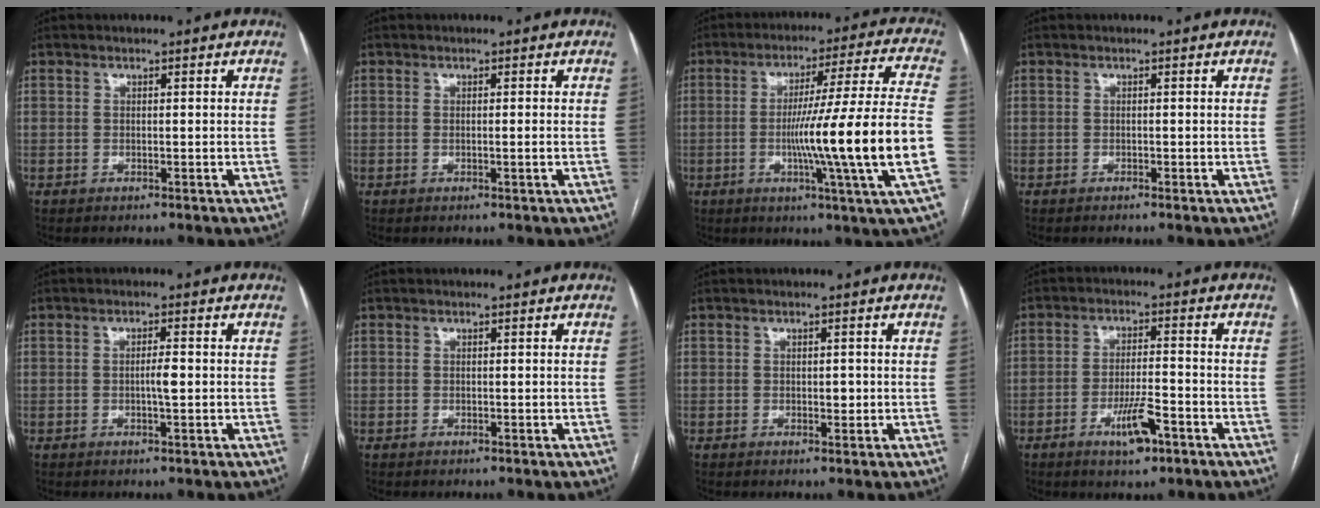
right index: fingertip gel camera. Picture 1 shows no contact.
{"total": 0.9, "force": [-0.1, -0.2, 0.8], "torque": [-0.014, -0.002, -0.002]}
{"total": 19.5, "force": [-4.2, -2.6, 18.8], "torque": [-0.264, -0.004, -0.073]}
{"total": 0.0}
{"total": 2.3, "force": [-0.2, 0.2, 2.3], "torque": [-0.042, 0.001, -0.004]}
{"total": 0.0}
{"total": 1.2, "force": [-0.1, 0.7, 1.0], "torque": [-0.013, 0.000, 0.000]}
{"total": 6.4, "force": [-3.3, 1.4, 5.3], "torque": [-0.097, -0.003, -0.053]}